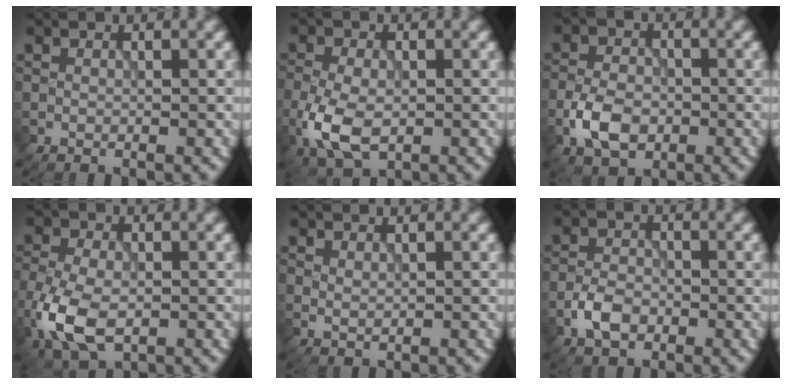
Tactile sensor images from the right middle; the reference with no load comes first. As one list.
[{"total": 5.3, "force": [-1.7, 3.0, 3.9], "torque": [-0.090, -0.009, -0.034]}, {"total": 4.3, "force": [-1.7, 2.8, 2.7], "torque": [-0.056, 0.000, -0.037]}, {"total": 6.3, "force": [-2.3, 3.5, 4.7], "torque": [-0.111, -0.012, -0.049]}, {"total": 0.7, "force": [0.4, 0.3, 0.5], "torque": [-0.012, -0.001, 0.011]}, {"total": 3.0, "force": [-1.4, 1.9, 1.8], "torque": [-0.034, 0.002, -0.033]}]